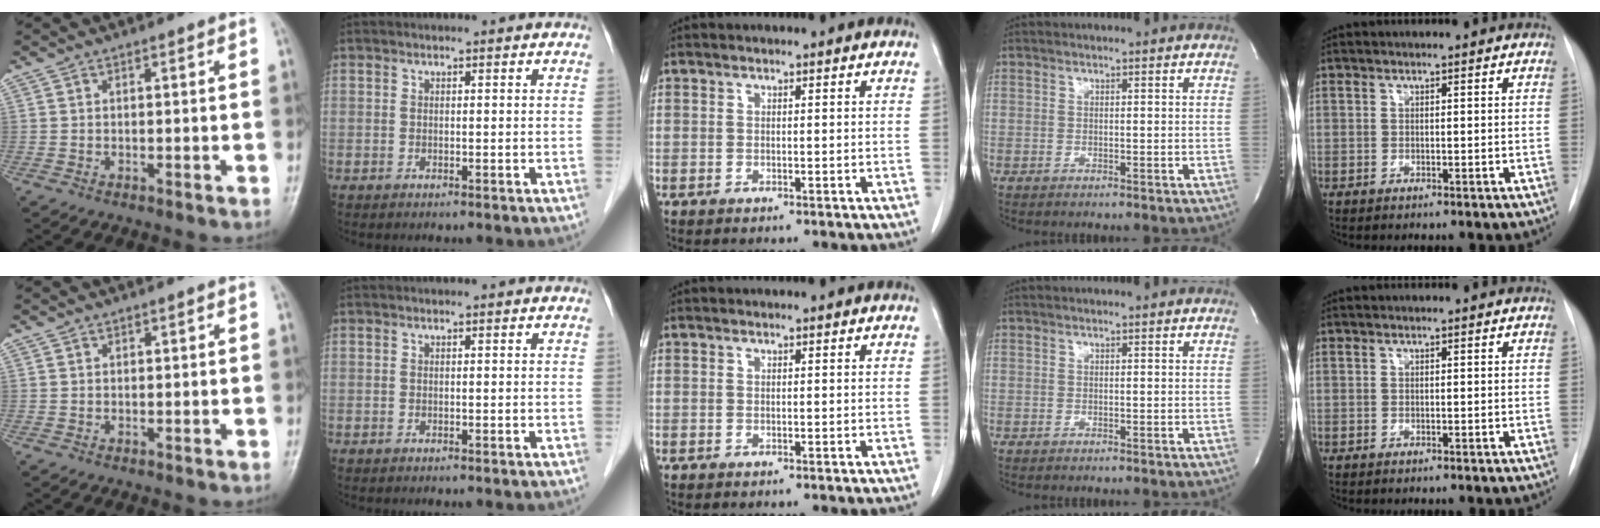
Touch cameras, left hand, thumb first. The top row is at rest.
{}